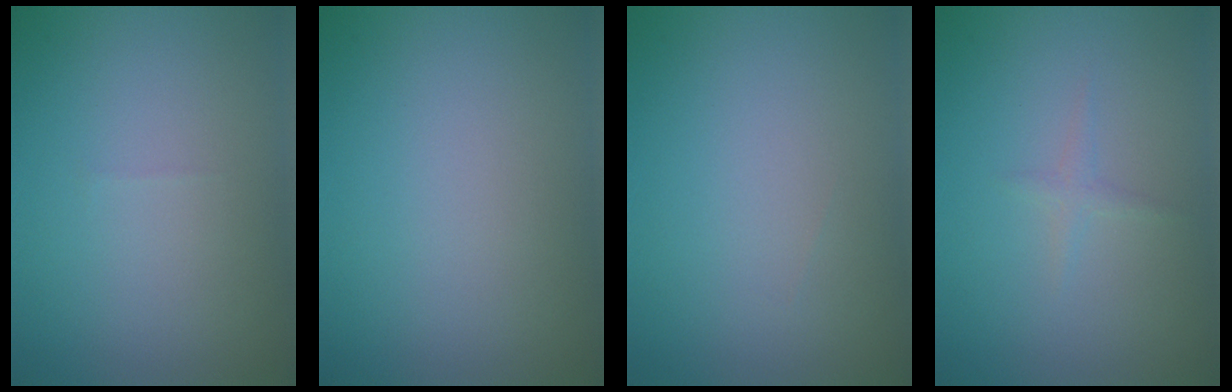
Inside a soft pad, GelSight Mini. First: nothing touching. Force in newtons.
{"total": 0.0}
{"total": 0.0}
{"total": 0.8, "press": 0.8, "slide": 0.1}